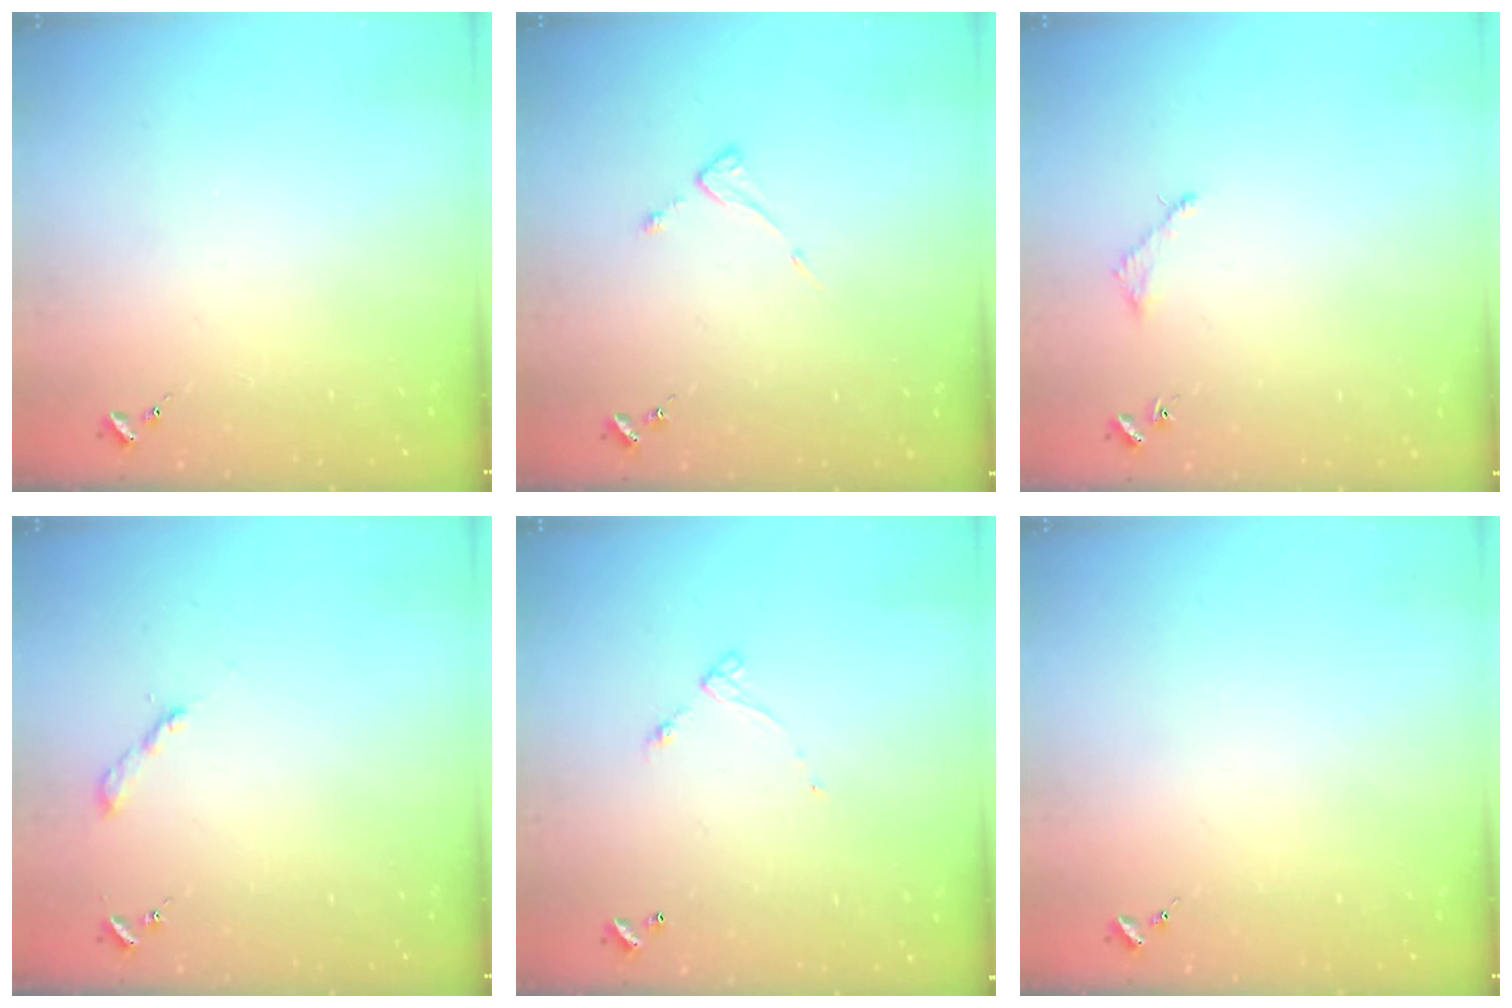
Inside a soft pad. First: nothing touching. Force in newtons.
{"total": 3.9, "press": 3.8, "slide": 0.4}
{"total": 3.0, "press": 3.0, "slide": 0.4}
{"total": 2.0, "press": 2.0, "slide": 0.2}
{"total": 4.2, "press": 4.2, "slide": 0.2}
{"total": 0.0}